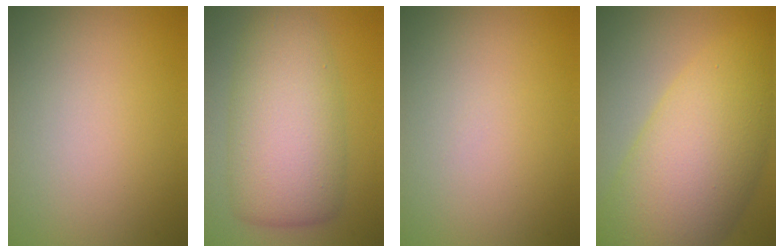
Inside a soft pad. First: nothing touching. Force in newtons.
{"total": 8.5, "press": 8.5, "slide": 0.1}
{"total": 0.0}
{"total": 11.1, "press": 11.1, "slide": 0.2}